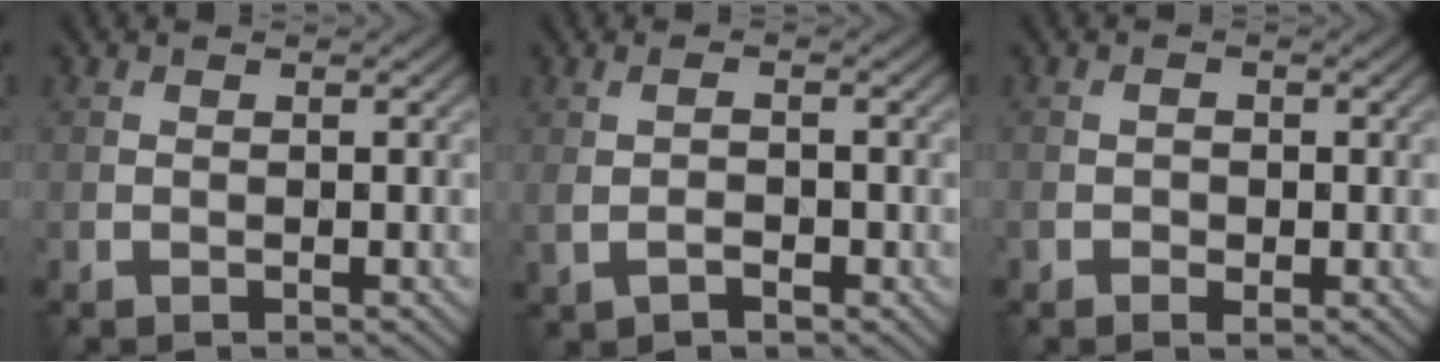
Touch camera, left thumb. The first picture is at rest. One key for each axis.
{"total": 2.3, "fx": -0.6, "fy": 0.8, "fz": 2.0, "tx": -0.047, "ty": -0.005, "tz": -0.011}
{"total": 1.6, "fx": -0.6, "fy": 1.1, "fz": 1.0, "tx": -0.019, "ty": -0.004, "tz": -0.011}